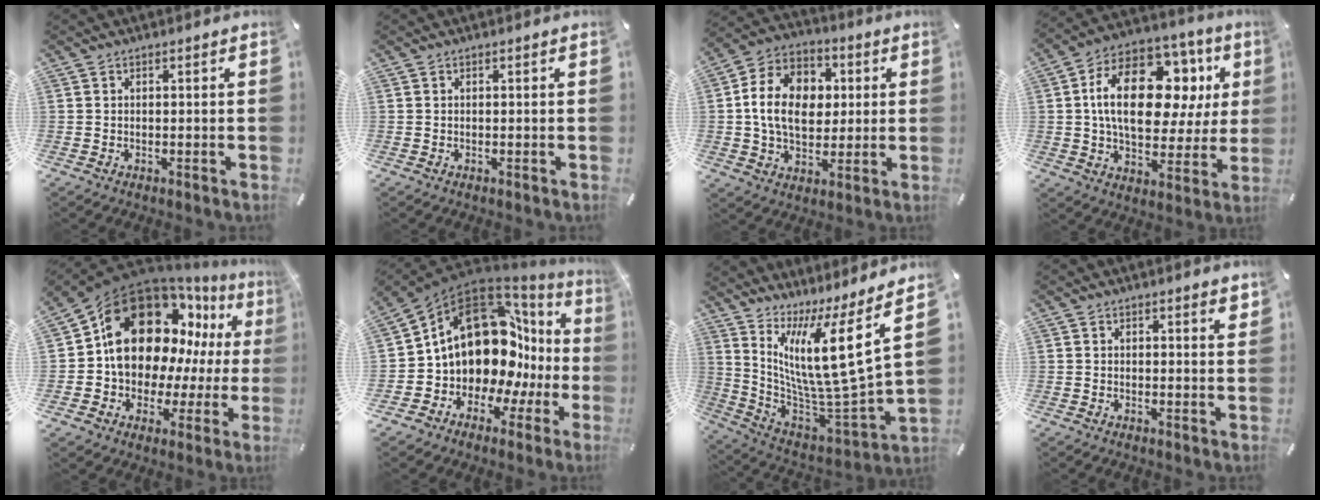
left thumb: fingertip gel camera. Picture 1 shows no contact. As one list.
[{"total": 0.0}, {"total": 14.1, "force": [1.0, 11.0, 8.8], "torque": [-0.178, 0.016, 0.018]}, {"total": 22.9, "force": [6.0, 13.7, 17.3], "torque": [-0.295, -0.013, 0.098]}, {"total": 18.7, "force": [7.1, 13.6, 10.7], "torque": [-0.182, -0.059, 0.127]}, {"total": 17.2, "force": [4.6, 12.5, 10.8], "torque": [-0.177, -0.063, 0.088]}, {"total": 19.6, "force": [8.0, 3.4, 17.6], "torque": [-0.327, -0.086, 0.120]}, {"total": 1.3, "force": [1.1, 0.4, 0.7], "torque": [-0.007, -0.005, 0.018]}]